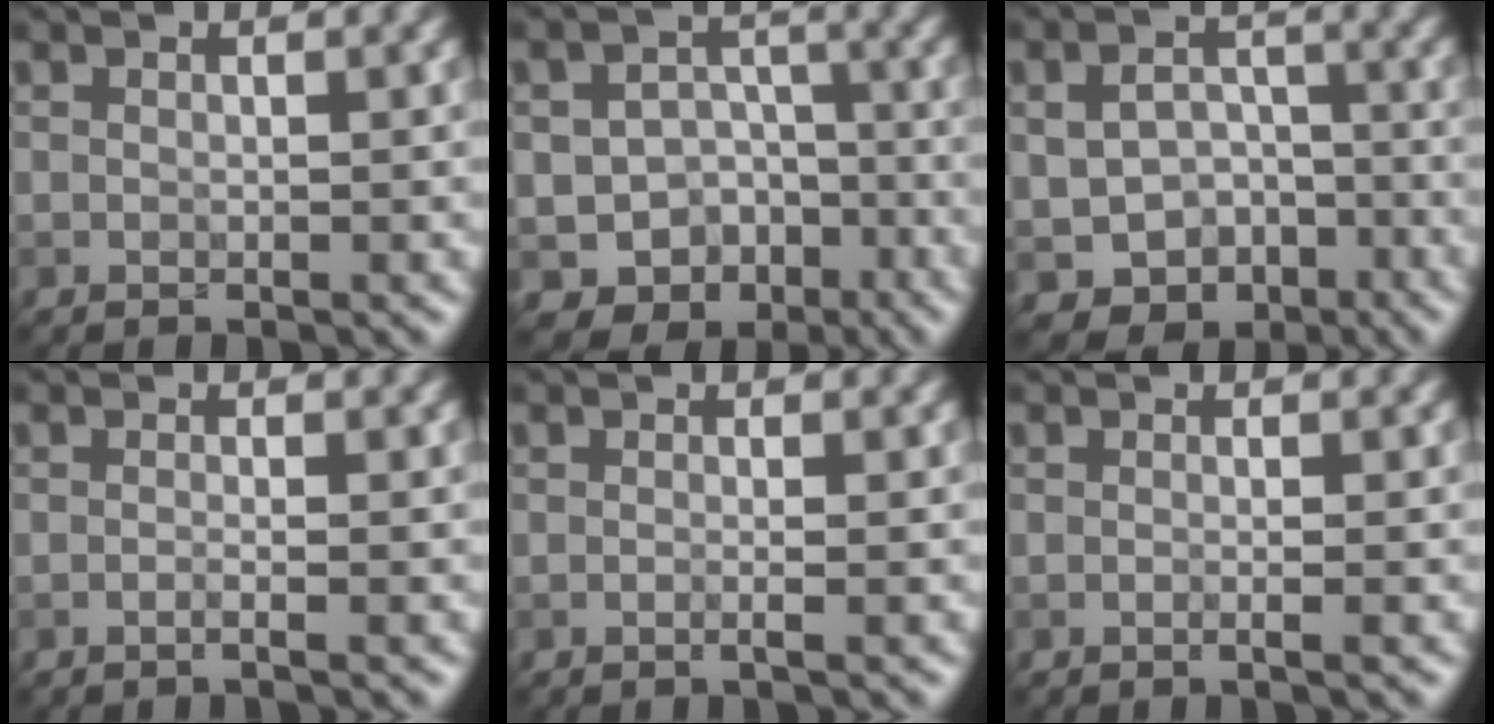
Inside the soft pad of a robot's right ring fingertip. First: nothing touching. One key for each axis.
{"total": 6.7, "fx": -3.5, "fy": 5.3, "fz": 2.1, "tx": -0.009, "ty": -0.001, "tz": -0.054}
{"total": 4.6, "fx": -2.0, "fy": 3.5, "fz": 2.2, "tx": -0.035, "ty": -0.007, "tz": -0.027}
{"total": 1.0, "fx": -0.3, "fy": 0.2, "fz": 0.9, "tx": -0.012, "ty": -0.007, "tz": -0.017}
{"total": 1.1, "fx": 0.0, "fy": 0.4, "fz": 1.0, "tx": -0.009, "ty": -0.011, "tz": -0.013}
{"total": 1.5, "fx": 0.1, "fy": 0.7, "fz": 1.3, "tx": 0.005, "ty": -0.007, "tz": -0.020}